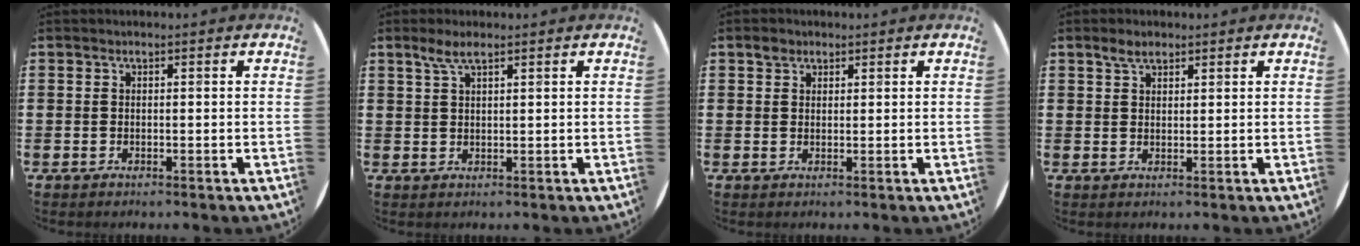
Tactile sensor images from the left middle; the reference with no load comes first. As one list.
[{"total": 2.8, "force": [2.0, 0.6, 1.9], "torque": [-0.041, 0.005, 0.034]}, {"total": 1.5, "force": [1.2, 0.9, 0.3], "torque": [0.010, -0.001, 0.019]}, {"total": 2.4, "force": [1.9, 1.1, 1.1], "torque": [-0.015, 0.002, 0.033]}]